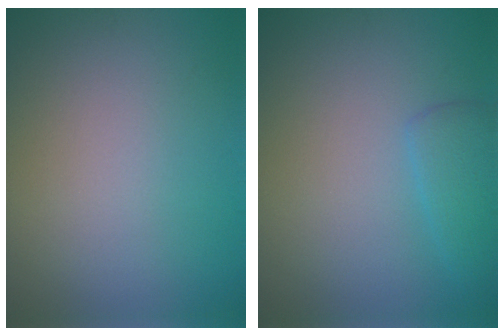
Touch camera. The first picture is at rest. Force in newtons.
{"total": 2.0, "press": 1.9, "slide": 0.2}